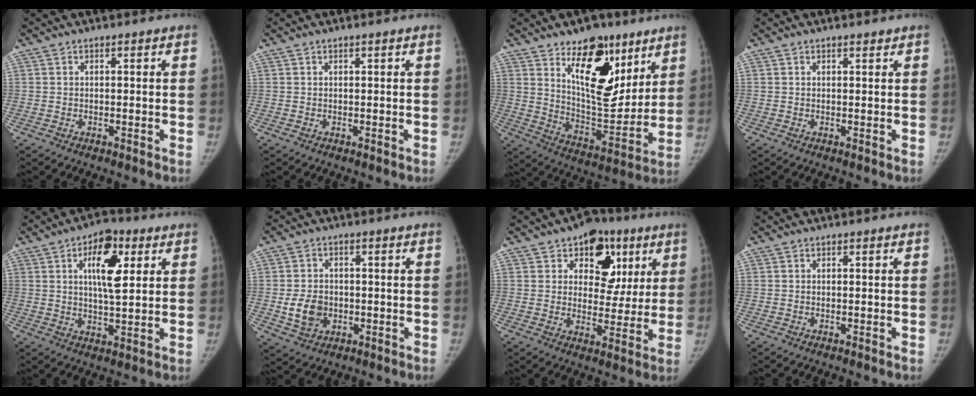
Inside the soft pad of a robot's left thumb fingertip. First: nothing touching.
{"total": 0.0}
{"total": 18.6, "force": [10.0, 9.6, 12.4], "torque": [-0.126, -0.076, 0.169]}
{"total": 0.7, "force": [0.6, 0.3, 0.0], "torque": [0.003, -0.006, 0.006]}
{"total": 10.4, "force": [3.5, 4.6, 8.6], "torque": [-0.111, -0.011, 0.051]}
{"total": 6.9, "force": [-1.1, 5.6, 4.0], "torque": [-0.052, 0.003, -0.013]}
{"total": 13.6, "force": [6.0, 9.9, 7.2], "torque": [-0.028, -0.011, 0.080]}
{"total": 0.0}